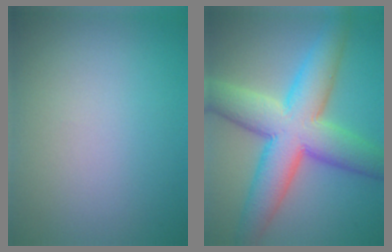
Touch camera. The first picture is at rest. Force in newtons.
{"total": 10.6, "press": 10.6, "slide": 0.3}